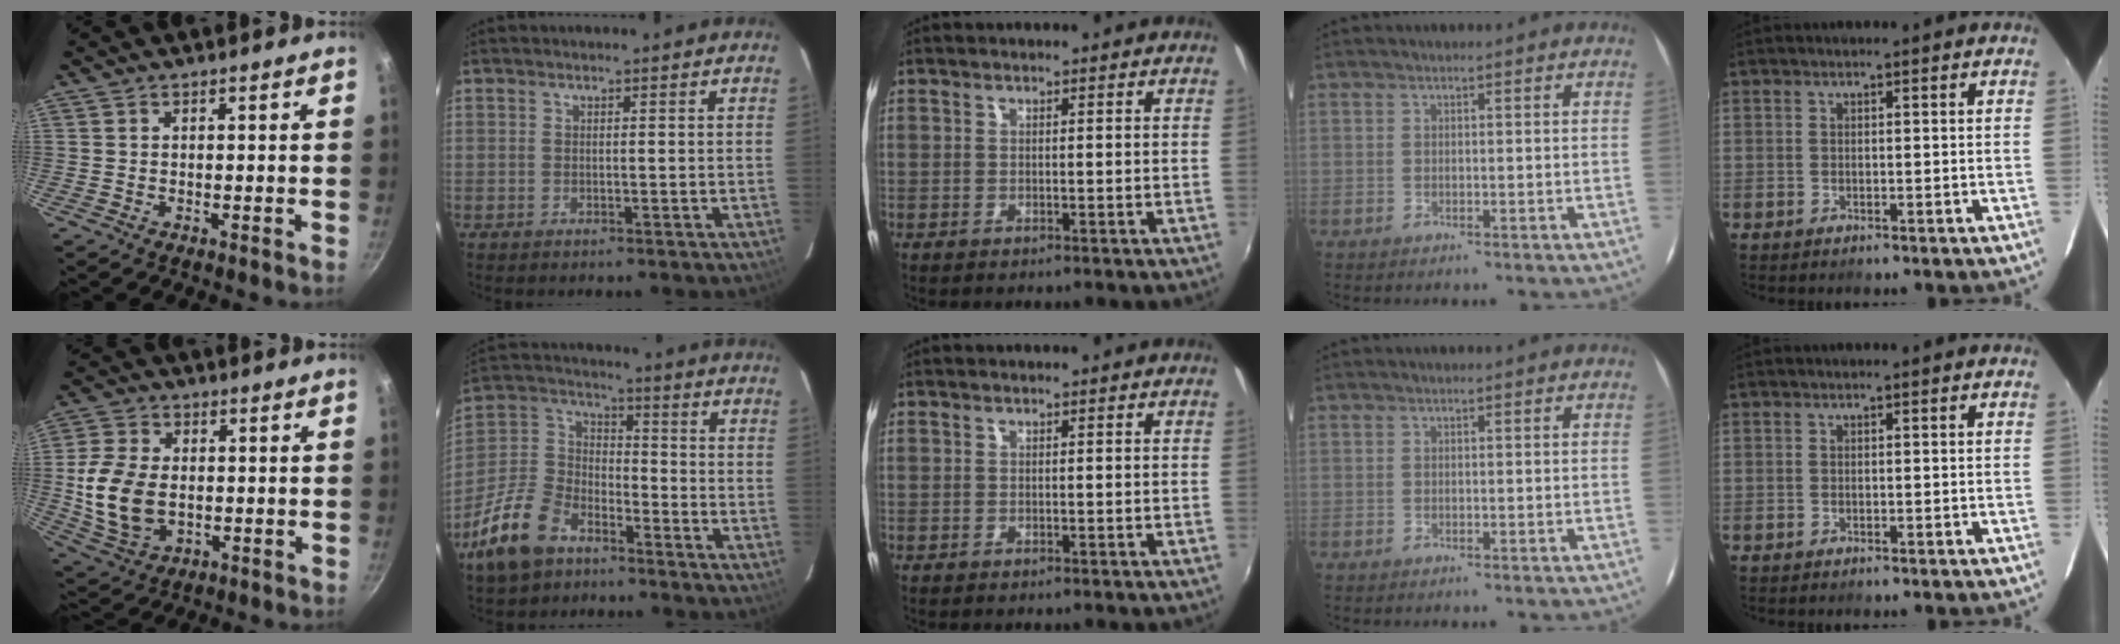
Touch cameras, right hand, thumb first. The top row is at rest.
{"thumb": {"total": 12.9, "force": [-0.6, 8.8, 9.4], "torque": [-0.176, -0.001, -0.004]}, "index": {"total": 15.5, "force": [-9.8, 8.8, 8.2], "torque": [-0.197, 0.018, -0.184]}}